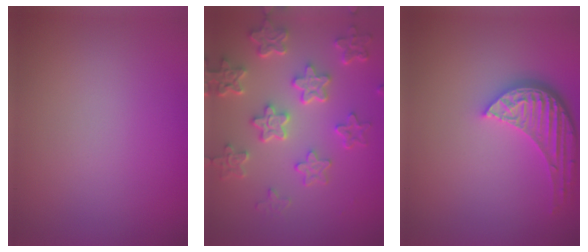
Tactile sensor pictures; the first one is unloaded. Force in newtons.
{"total": 6.2, "press": 4.8, "slide": 4.0}
{"total": 4.8, "press": 3.7, "slide": 3.0}